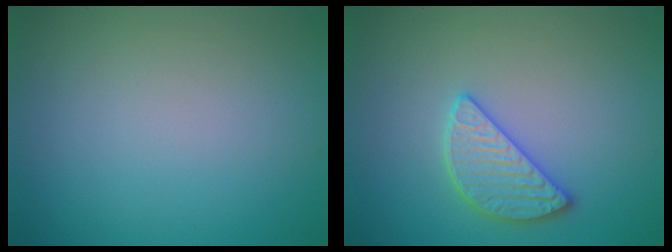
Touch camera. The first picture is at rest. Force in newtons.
{"total": 2.8, "press": 2.8, "slide": 0.3}